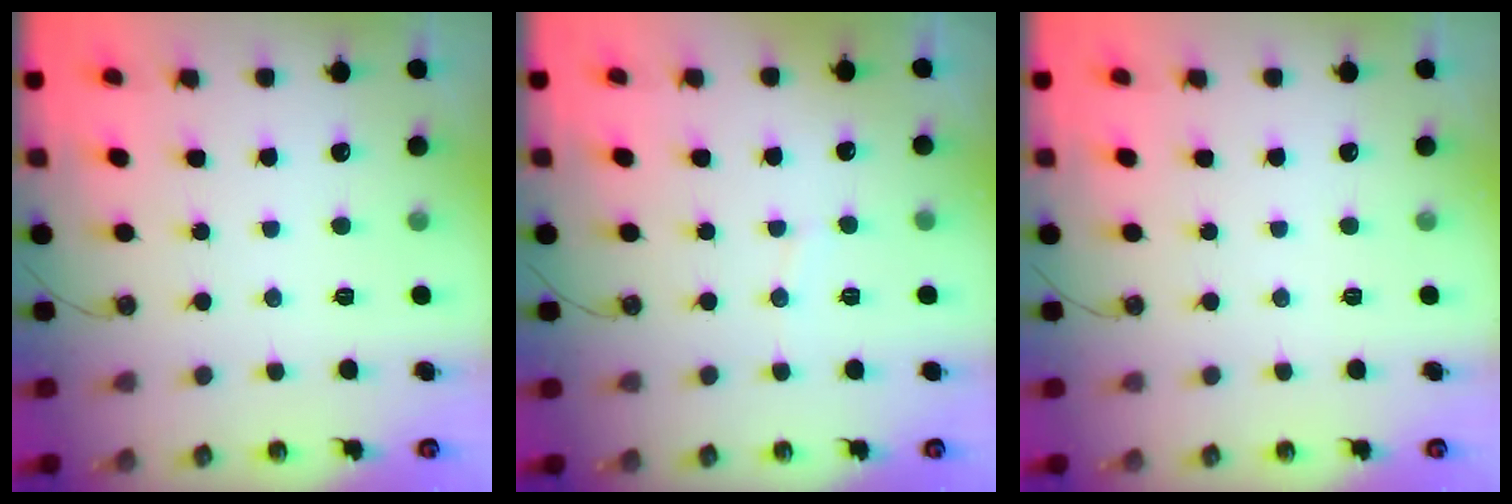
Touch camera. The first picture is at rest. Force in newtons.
{"total": 2.5, "press": 2.5, "slide": 0.2}
{"total": 0.0}